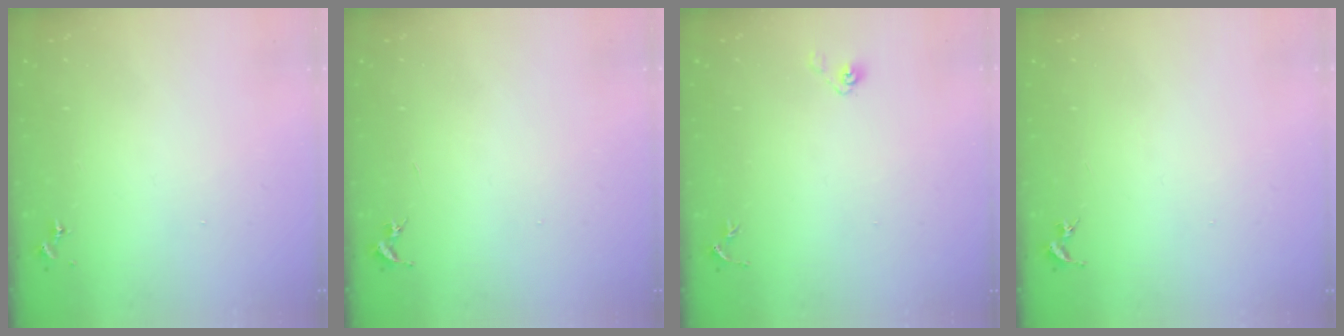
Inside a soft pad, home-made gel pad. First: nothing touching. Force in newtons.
{"total": 0.0}
{"total": 3.6, "press": 2.9, "slide": 2.0}
{"total": 0.0}